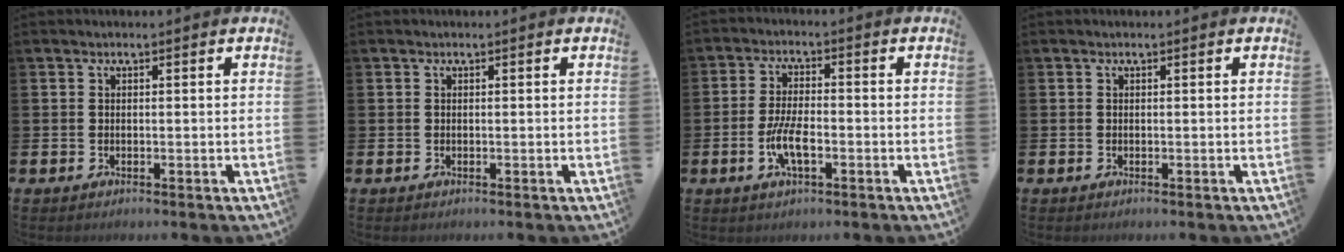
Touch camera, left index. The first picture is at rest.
{"total": 0.0}
{"total": 5.3, "force": [-1.6, 1.9, 4.7], "torque": [-0.091, 0.002, -0.031]}
{"total": 0.0}